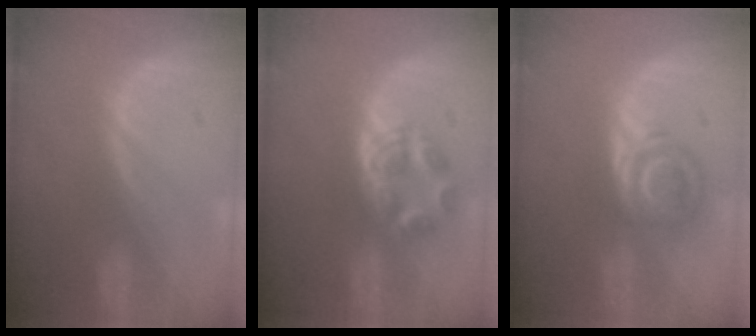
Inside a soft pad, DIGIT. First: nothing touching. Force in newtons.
{"total": 6.1, "press": 5.1, "slide": 3.4}
{"total": 5.9, "press": 5.5, "slide": 2.2}